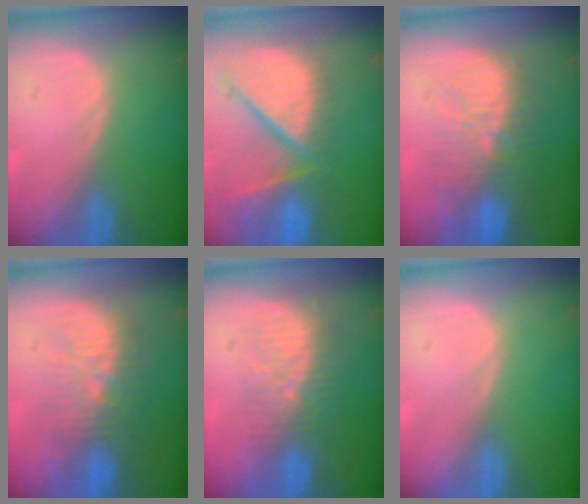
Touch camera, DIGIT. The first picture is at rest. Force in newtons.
{"total": 12.8, "press": 10.8, "slide": 7.0}
{"total": 11.4, "press": 9.9, "slide": 5.6}
{"total": 9.4, "press": 9.0, "slide": 2.7}
{"total": 8.4, "press": 7.5, "slide": 3.9}
{"total": 0.0}